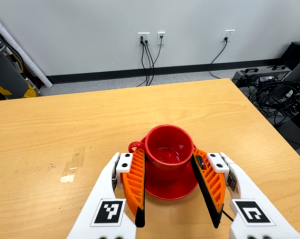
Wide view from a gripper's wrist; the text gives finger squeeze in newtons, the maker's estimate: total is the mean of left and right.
{"total": 2.7, "left": 2.4, "right": 3.1}